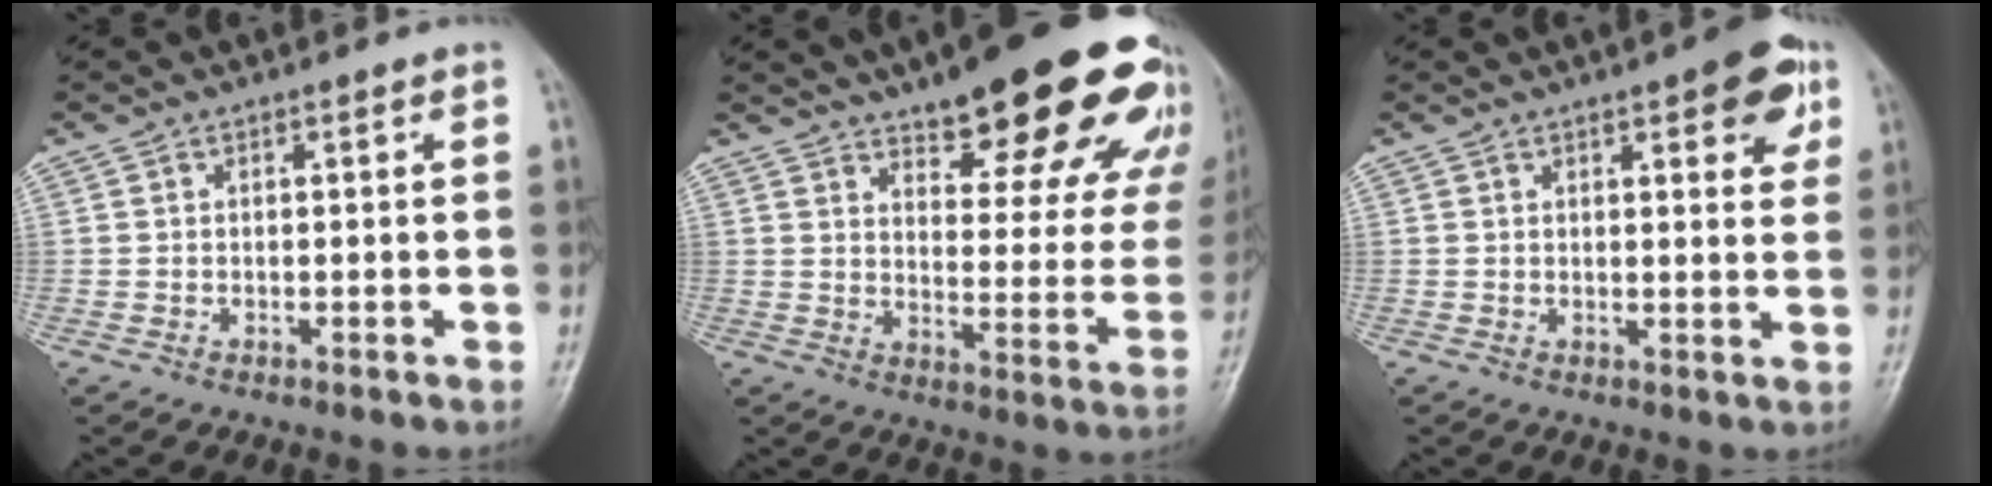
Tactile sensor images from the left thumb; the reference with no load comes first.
{"total": 26.7, "force": [18.6, 8.2, 17.2], "torque": [-0.186, -0.079, 0.235]}
{"total": 7.6, "force": [3.8, 2.7, 6.1], "torque": [-0.052, -0.011, 0.041]}